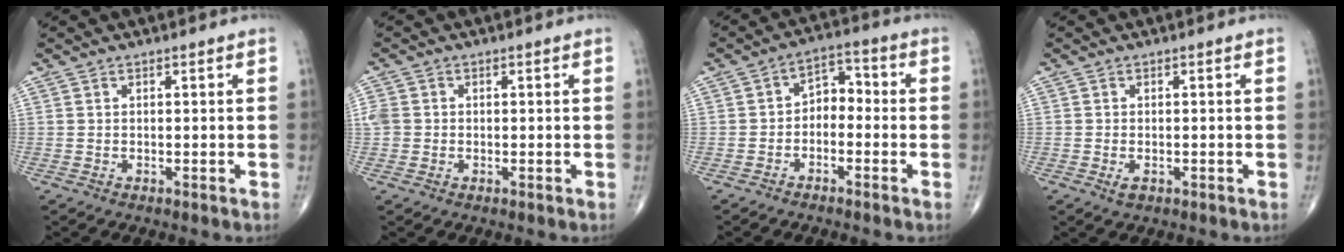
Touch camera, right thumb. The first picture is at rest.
{"total": 3.1, "force": [0.0, 2.8, 1.4], "torque": [-0.027, 0.009, 0.002]}
{"total": 5.3, "force": [-1.4, 3.7, 3.5], "torque": [-0.034, 0.034, -0.039]}
{"total": 1.6, "force": [-0.6, 0.9, 1.2], "torque": [-0.019, 0.000, -0.009]}